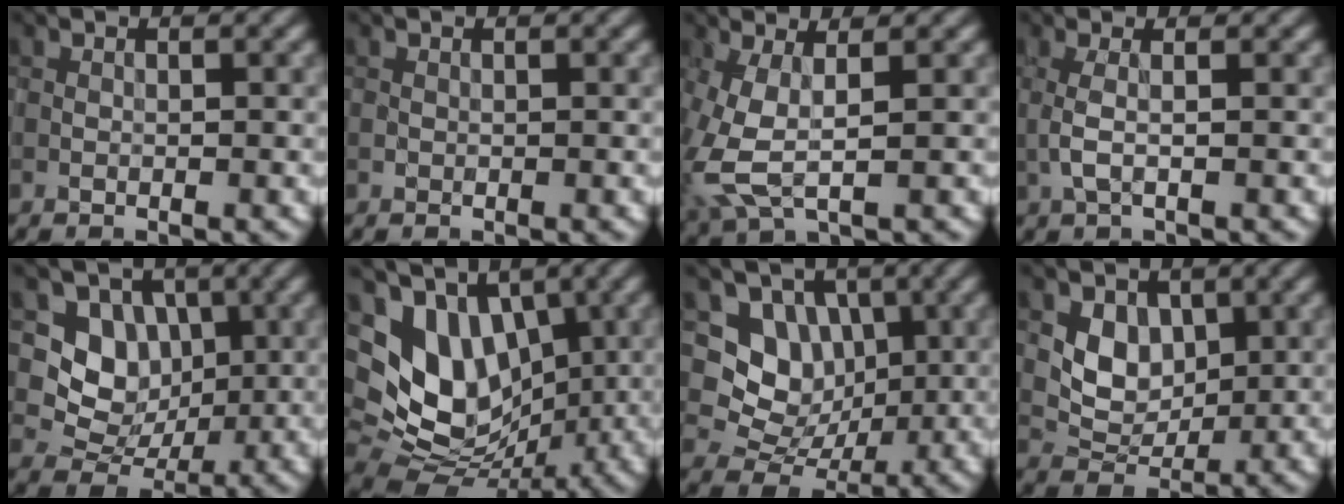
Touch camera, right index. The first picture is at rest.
{"total": 0.0}
{"total": 4.2, "force": [-0.3, 1.7, 3.8], "torque": [-0.111, -0.007, -0.001]}
{"total": 1.7, "force": [0.1, 0.5, 1.6], "torque": [-0.030, 0.004, -0.002]}
{"total": 4.7, "force": [1.2, 4.1, 2.0], "torque": [-0.027, -0.003, 0.013]}
{"total": 9.1, "force": [2.0, 6.9, 5.6], "torque": [-0.083, -0.007, 0.048]}
{"total": 5.2, "force": [1.5, 4.5, 2.0], "torque": [-0.026, -0.008, 0.017]}
{"total": 3.2, "force": [1.2, 2.5, 1.5], "torque": [-0.028, -0.003, 0.023]}